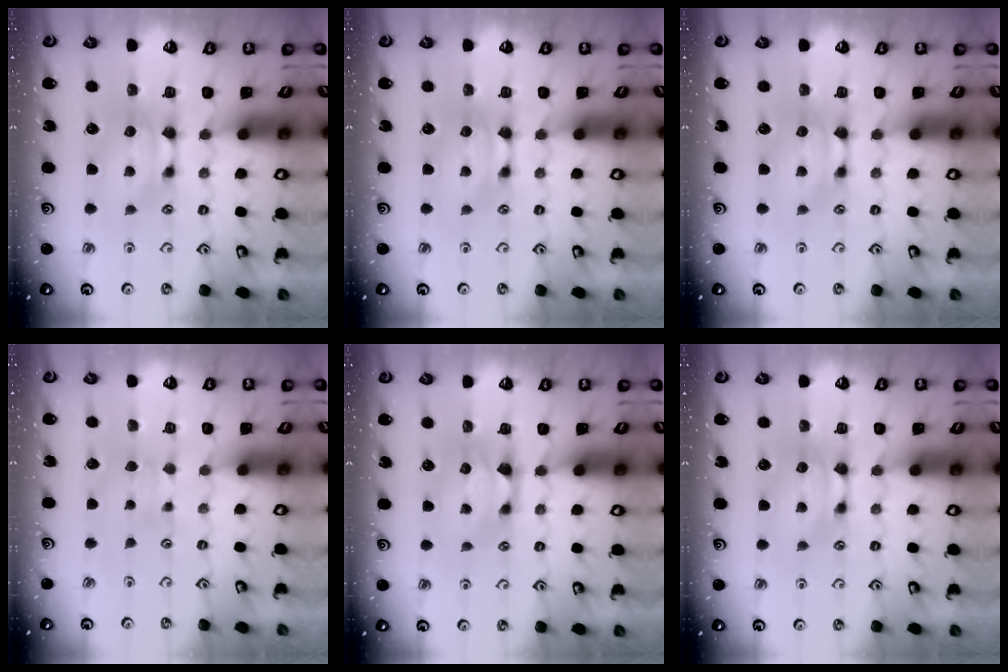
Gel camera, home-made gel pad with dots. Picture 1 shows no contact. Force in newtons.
{"total": 0.0}
{"total": 0.0}
{"total": 3.2, "press": 3.2, "slide": 0.3}
{"total": 0.6, "press": 0.1, "slide": 0.6}
{"total": 0.0}